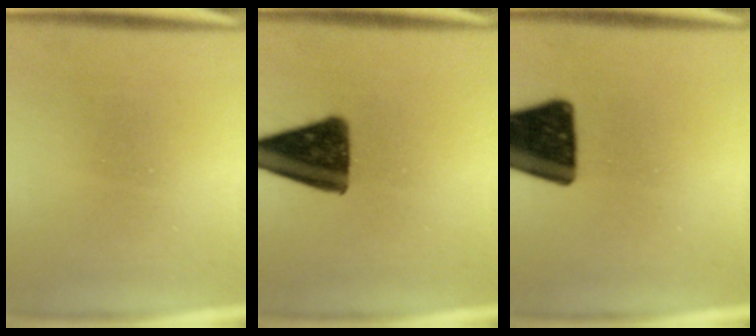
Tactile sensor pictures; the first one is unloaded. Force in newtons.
{"total": 13.4}
{"total": 16.8}